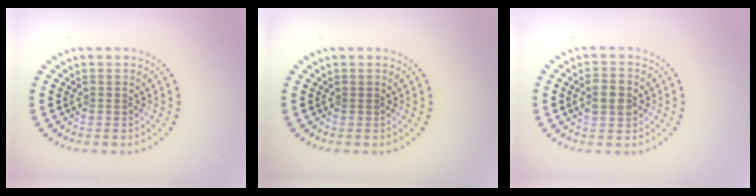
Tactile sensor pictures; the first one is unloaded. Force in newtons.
{"total": 0.0}
{"total": 2.9, "press": 2.9, "slide": 0.2}